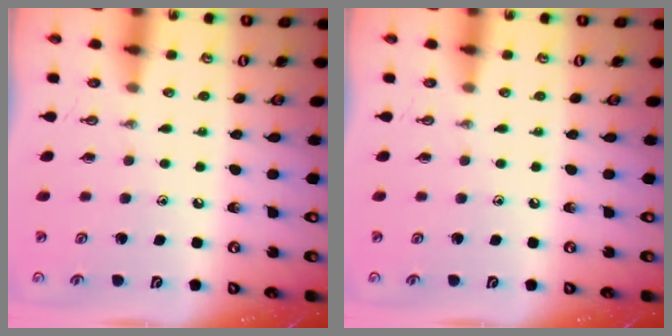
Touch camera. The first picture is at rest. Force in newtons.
{"total": 0.0}